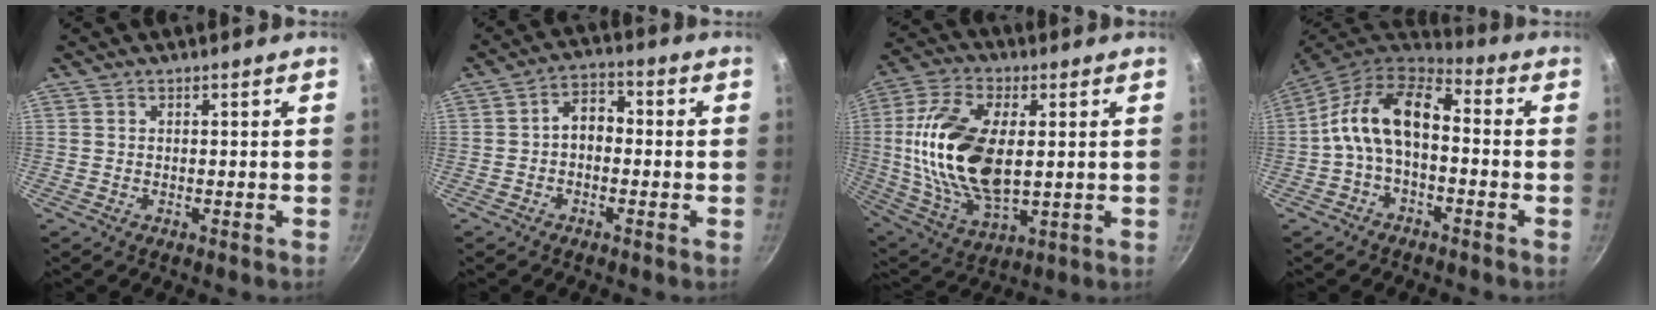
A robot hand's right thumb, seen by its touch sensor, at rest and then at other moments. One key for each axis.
{"total": 5.5, "fx": -0.7, "fy": 3.8, "fz": 3.9, "tx": -0.039, "ty": 0.024, "tz": -0.023}
{"total": 21.0, "fx": 1.8, "fy": 11.3, "fz": 17.5, "tx": -0.341, "ty": 0.000, "tz": 0.036}
{"total": 13.1, "fx": -1.2, "fy": 7.7, "fz": 10.5, "tx": -0.181, "ty": 0.047, "tz": -0.040}